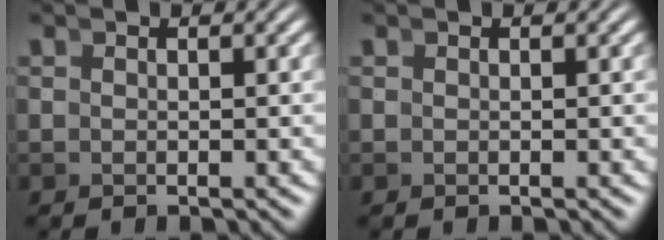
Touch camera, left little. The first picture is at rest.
{"total": 0.0}